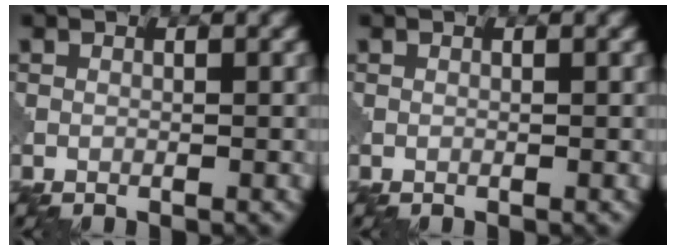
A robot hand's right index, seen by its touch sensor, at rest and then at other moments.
{"total": 0.0}